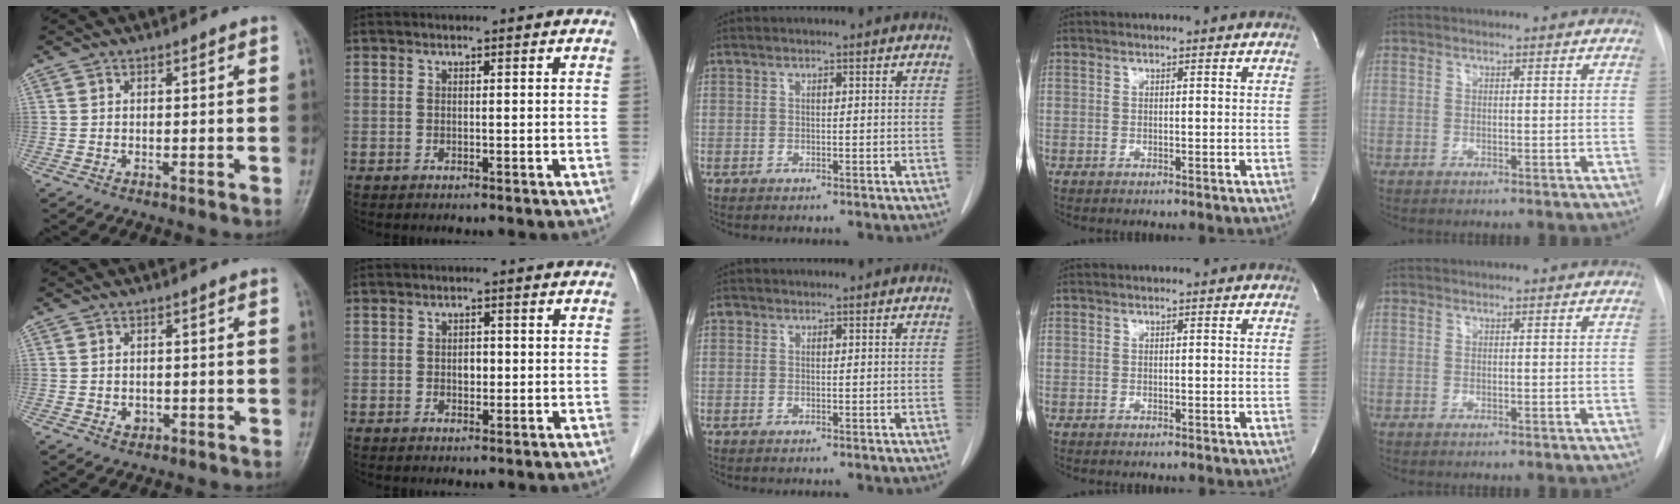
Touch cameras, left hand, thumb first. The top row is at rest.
{"thumb": {"total": 1.4, "force": [-0.2, 1.1, 0.8], "torque": [-0.008, 0.000, 0.001]}, "index": {"total": 1.6, "force": [-0.1, 1.1, 1.1], "torque": [-0.017, 0.002, -0.001]}, "middle": {"total": 0.5, "force": [0.2, 0.5, 0.1], "torque": [0.002, 0.003, 0.002]}}